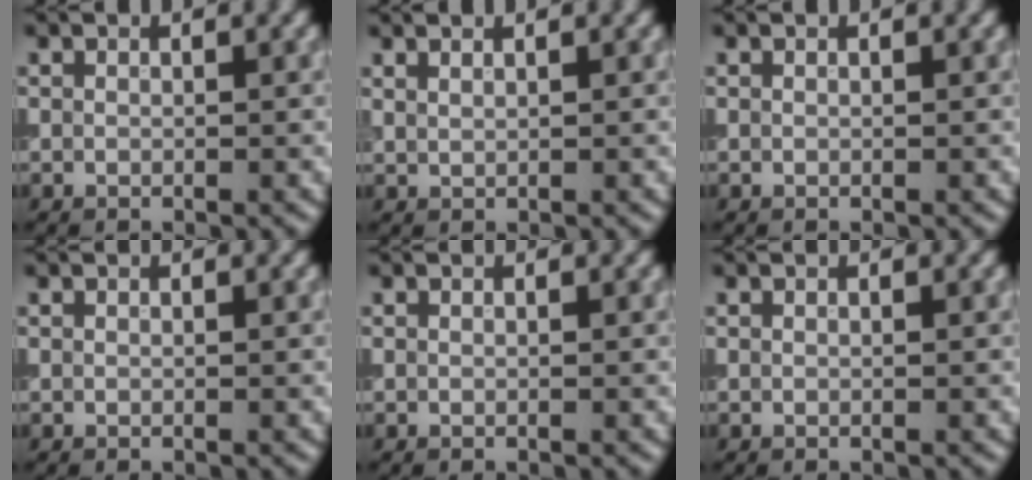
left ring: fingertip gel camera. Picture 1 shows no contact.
{"total": 1.1, "force": [0.9, 0.3, 0.4], "torque": [-0.007, 0.000, 0.015]}
{"total": 0.0}
{"total": 0.0}
{"total": 0.0}
{"total": 0.0}